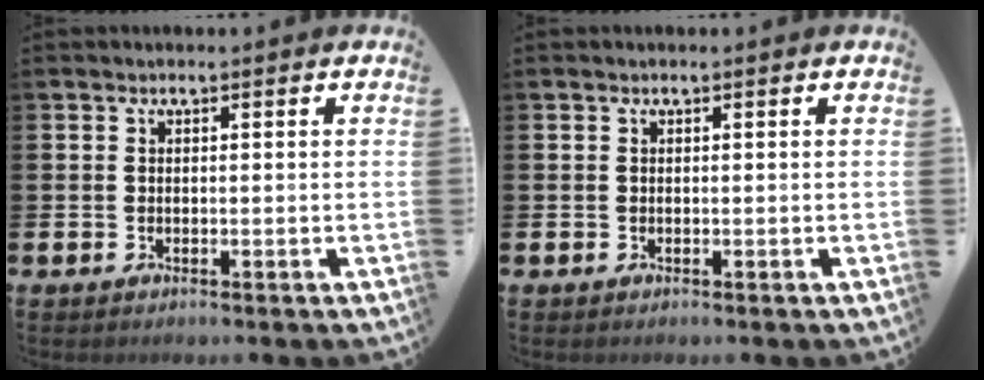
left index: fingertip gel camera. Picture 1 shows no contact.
{"total": 0.0}